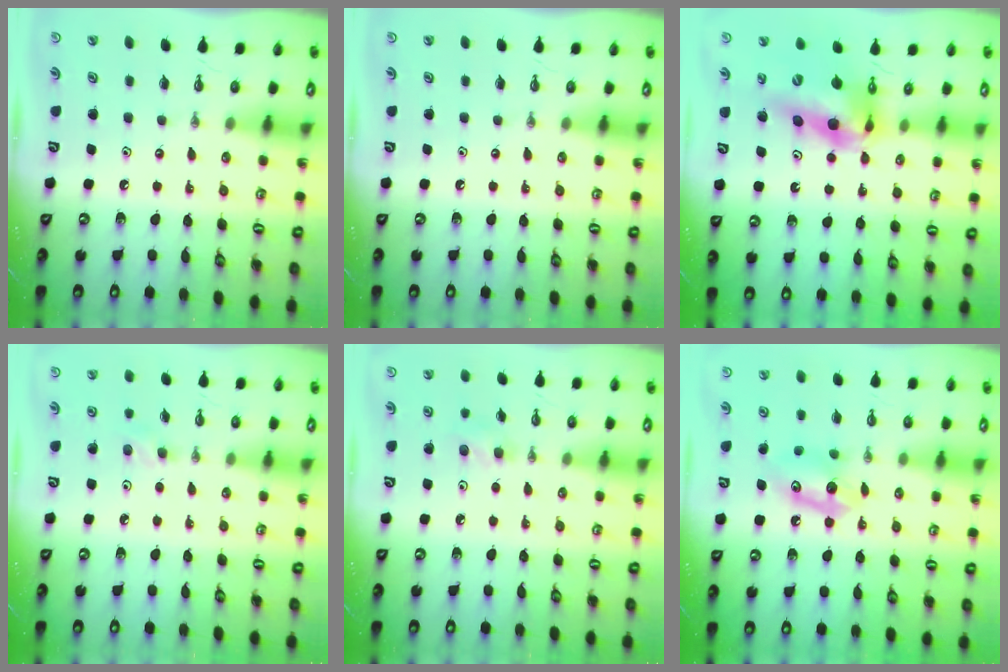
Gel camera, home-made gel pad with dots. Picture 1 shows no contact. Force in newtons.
{"total": 0.0}
{"total": 13.8, "press": 13.8, "slide": 1.2}
{"total": 2.2, "press": 2.1, "slide": 0.7}
{"total": 7.0, "press": 5.7, "slide": 4.2}
{"total": 7.7, "press": 7.5, "slide": 1.3}